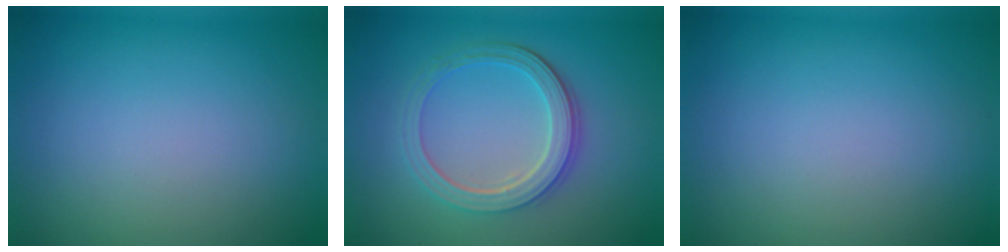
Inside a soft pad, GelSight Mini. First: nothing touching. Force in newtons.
{"total": 4.5, "press": 3.6, "slide": 2.7}
{"total": 0.0}